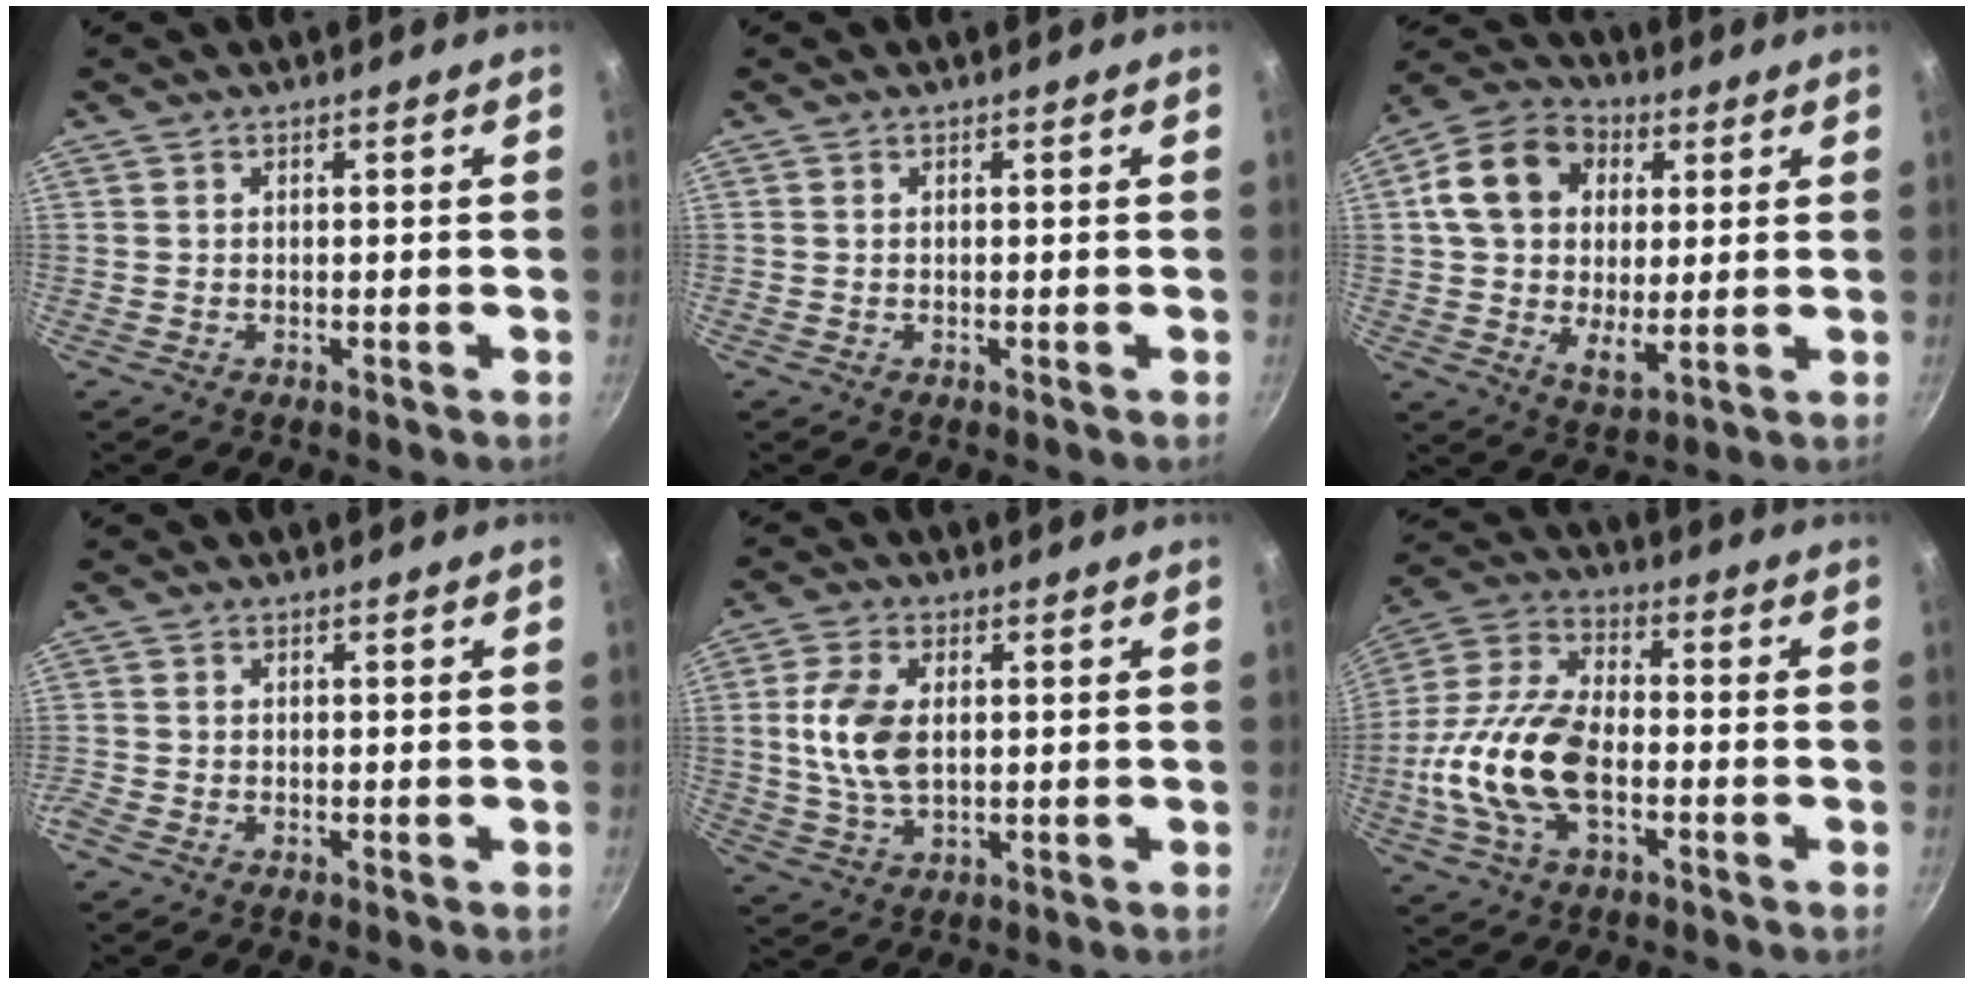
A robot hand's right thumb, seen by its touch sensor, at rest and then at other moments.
{"total": 0.0}
{"total": 15.9, "force": [3.8, 11.4, 10.4], "torque": [-0.170, -0.004, 0.050]}
{"total": 0.6, "force": [-0.4, 0.4, 0.3], "torque": [-0.009, -0.001, -0.012]}
{"total": 9.7, "force": [1.2, 5.7, 7.8], "torque": [-0.150, 0.000, 0.022]}
{"total": 17.5, "force": [-3.6, 9.5, 14.2], "torque": [-0.273, 0.035, -0.084]}